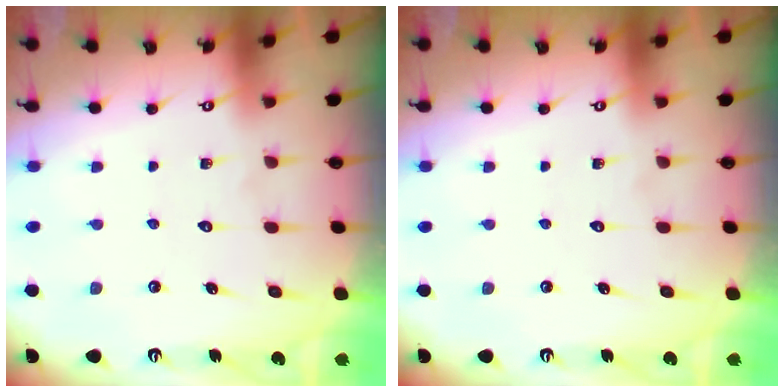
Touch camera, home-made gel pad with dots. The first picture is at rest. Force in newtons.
{"total": 0.0}